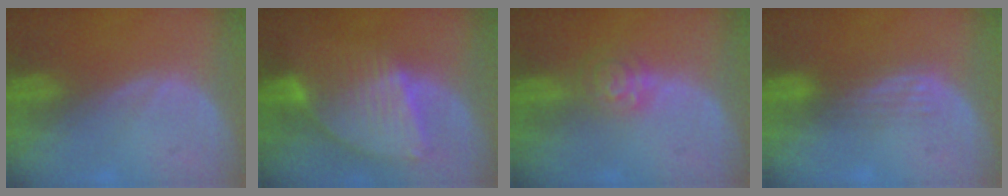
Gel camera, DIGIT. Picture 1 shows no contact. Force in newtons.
{"total": 8.7, "press": 7.5, "slide": 4.4}
{"total": 4.1, "press": 3.7, "slide": 1.7}
{"total": 2.9, "press": 2.6, "slide": 1.3}